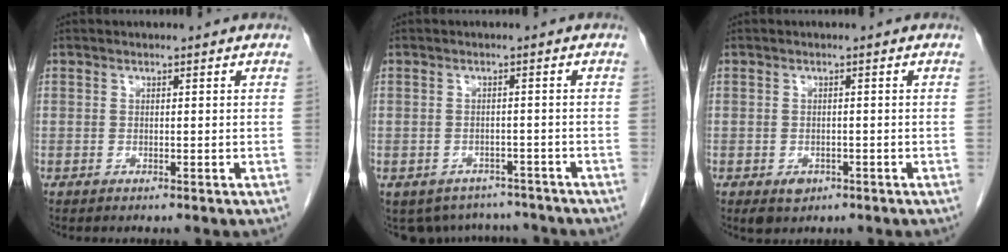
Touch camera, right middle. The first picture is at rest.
{"total": 7.7, "force": [-6.7, 3.7, 0.6], "torque": [-0.001, 0.012, -0.081]}
{"total": 2.5, "force": [-1.2, 1.8, 1.2], "torque": [-0.018, -0.001, -0.008]}